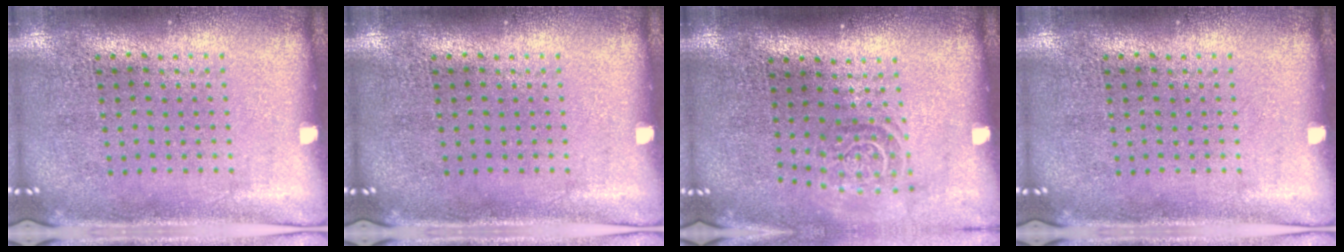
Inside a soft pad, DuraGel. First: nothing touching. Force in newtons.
{"total": 0.0}
{"total": 1.6, "press": 1.1, "slide": 1.1}
{"total": 0.0}